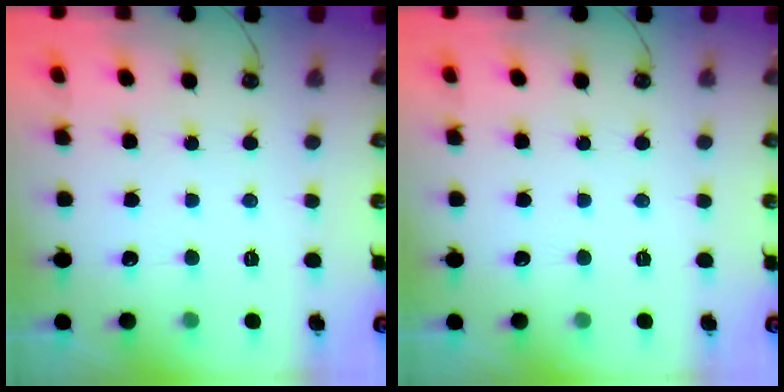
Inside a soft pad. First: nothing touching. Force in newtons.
{"total": 0.0}